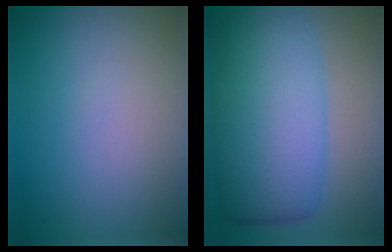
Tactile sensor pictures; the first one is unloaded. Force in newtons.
{"total": 10.5, "press": 10.5, "slide": 0.1}